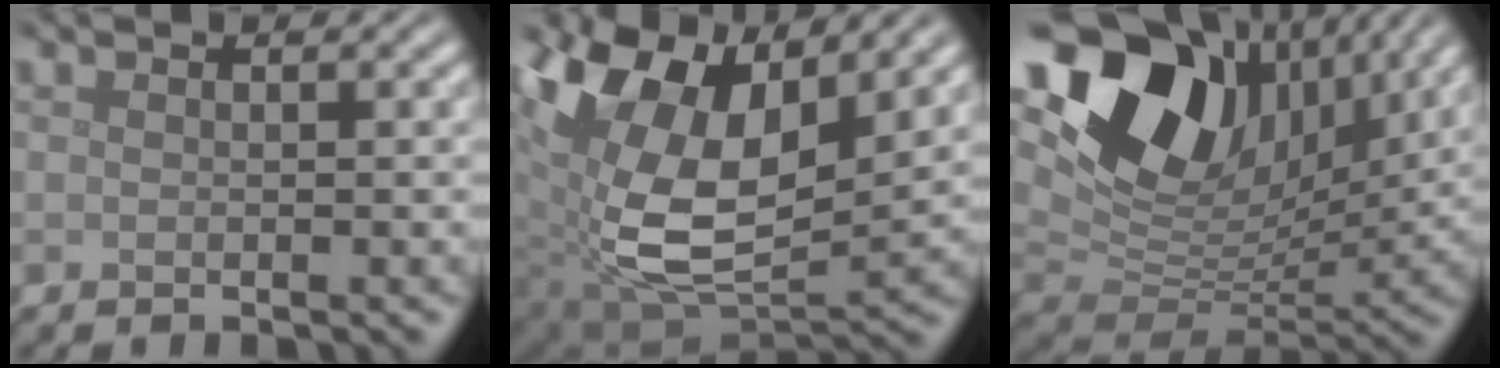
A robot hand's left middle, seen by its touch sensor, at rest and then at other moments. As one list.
[{"total": 14.4, "force": [5.5, 8.2, 10.4], "torque": [-0.221, 0.001, 0.114]}, {"total": 16.6, "force": [7.7, 10.4, 10.3], "torque": [-0.214, 0.020, 0.148]}]